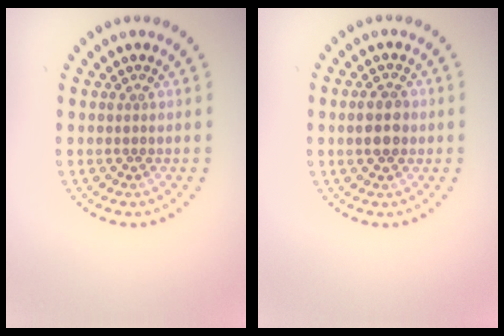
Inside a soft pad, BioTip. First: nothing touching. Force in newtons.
{"total": 2.9, "press": 2.9, "slide": 0.0}